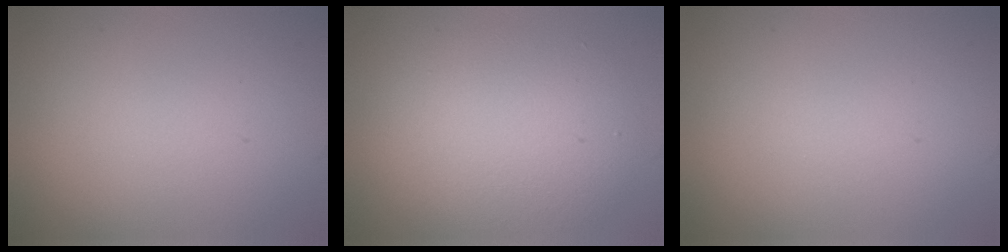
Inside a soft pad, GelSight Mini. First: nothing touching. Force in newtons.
{"total": 5.8, "press": 5.8, "slide": 0.3}
{"total": 0.0}